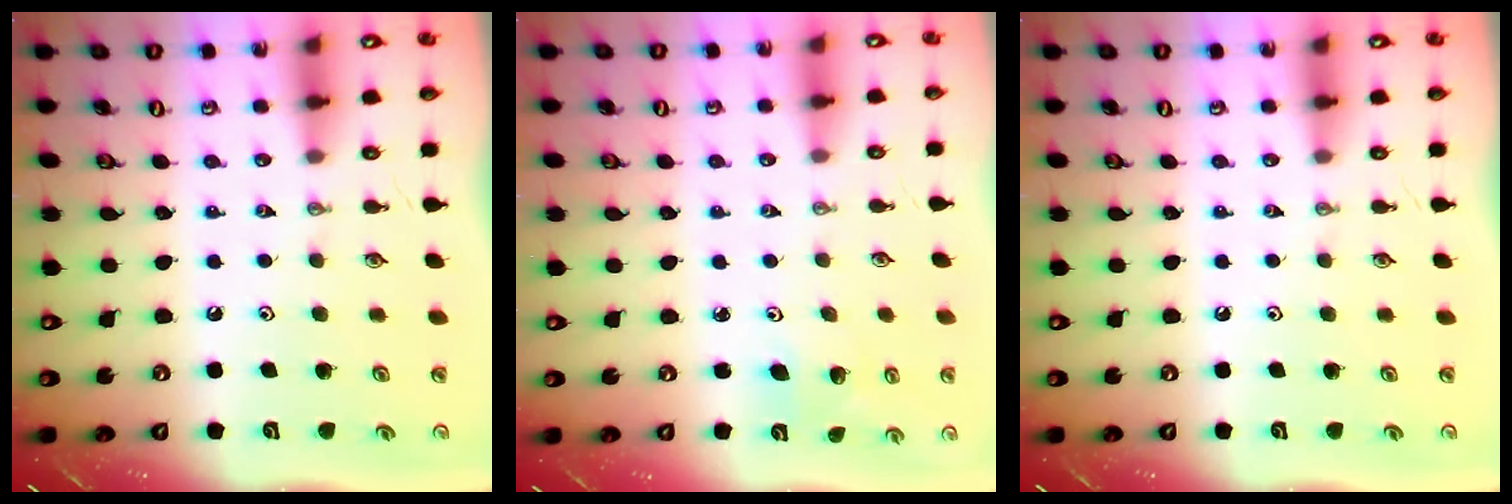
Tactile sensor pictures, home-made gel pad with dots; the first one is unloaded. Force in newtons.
{"total": 4.7, "press": 4.1, "slide": 2.1}
{"total": 0.0}